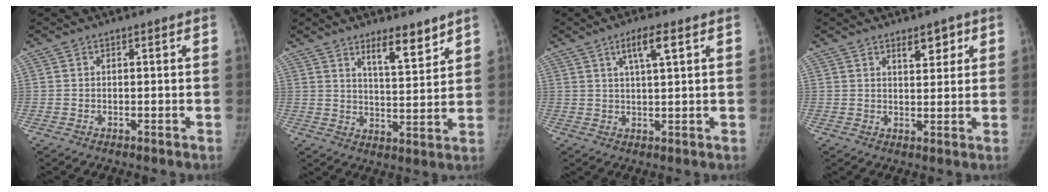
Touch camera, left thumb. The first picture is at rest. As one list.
[{"total": 7.5, "force": [5.5, 2.0, 4.7], "torque": [-0.060, -0.045, 0.090]}, {"total": 5.2, "force": [2.4, 0.9, 4.5], "torque": [-0.081, -0.002, 0.044]}, {"total": 4.4, "force": [2.5, 2.1, 2.9], "torque": [-0.018, -0.015, 0.037]}]